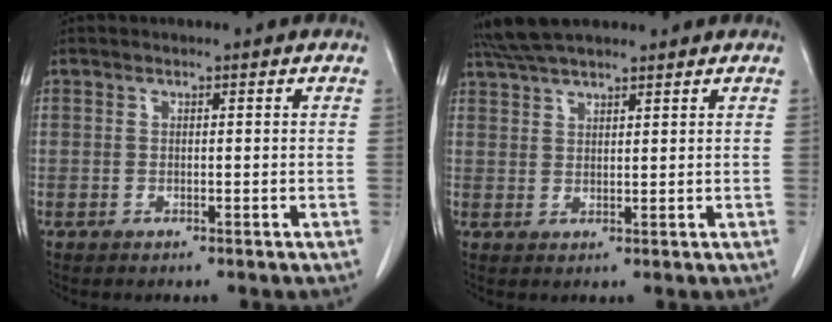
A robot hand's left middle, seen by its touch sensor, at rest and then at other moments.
{"total": 6.5, "force": [5.7, 1.0, 2.9], "torque": [-0.056, 0.030, 0.106]}